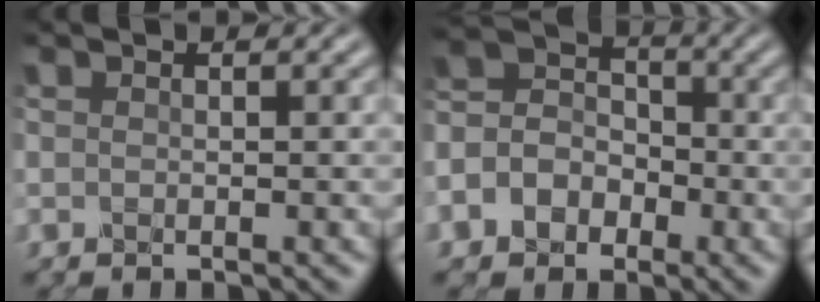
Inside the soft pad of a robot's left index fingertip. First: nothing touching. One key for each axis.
{"total": 5.1, "fx": -2.1, "fy": 4.0, "fz": 2.2, "tx": -0.035, "ty": 0.010, "tz": -0.049}